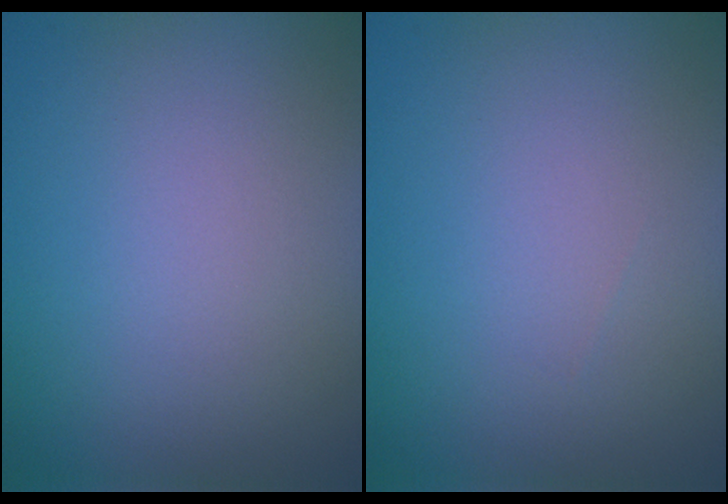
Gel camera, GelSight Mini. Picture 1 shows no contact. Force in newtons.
{"total": 0.0}